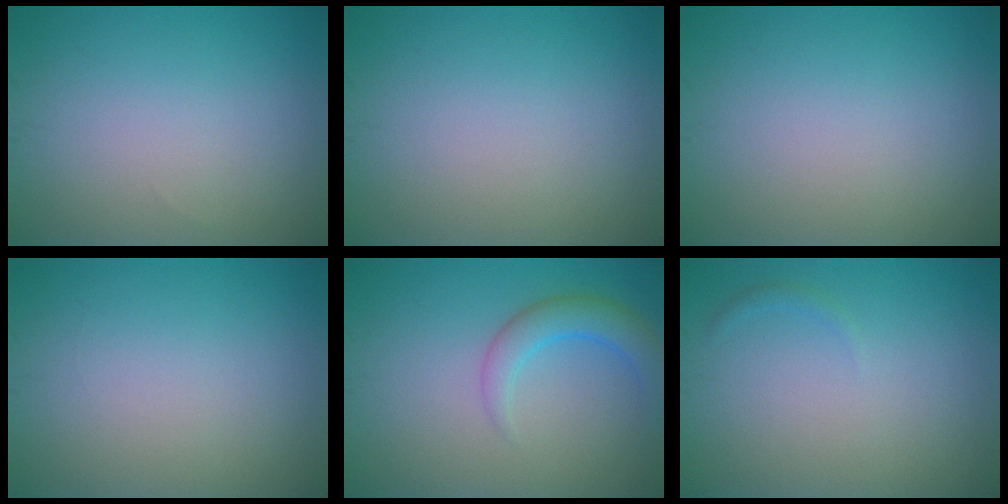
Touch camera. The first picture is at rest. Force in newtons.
{"total": 0.0}
{"total": 0.0}
{"total": 0.0}
{"total": 3.3, "press": 3.3, "slide": 0.3}
{"total": 0.6, "press": 0.6, "slide": 0.0}